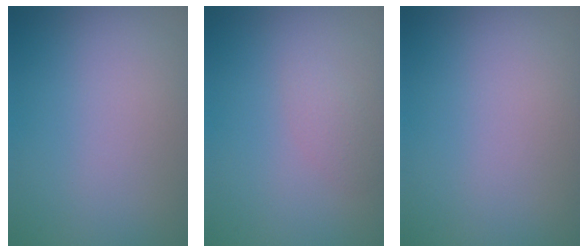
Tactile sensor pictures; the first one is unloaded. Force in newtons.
{"total": 1.2, "press": 1.2, "slide": 0.1}
{"total": 0.0}